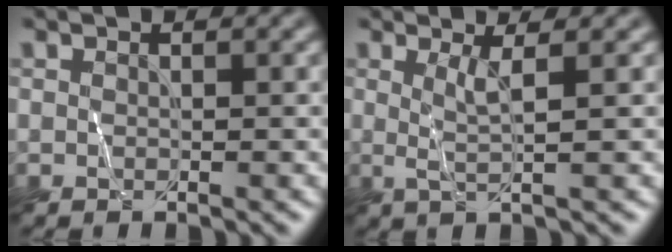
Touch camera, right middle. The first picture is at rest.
{"total": 2.2, "force": [0.5, 0.3, 2.1], "torque": [-0.043, -0.004, 0.011]}